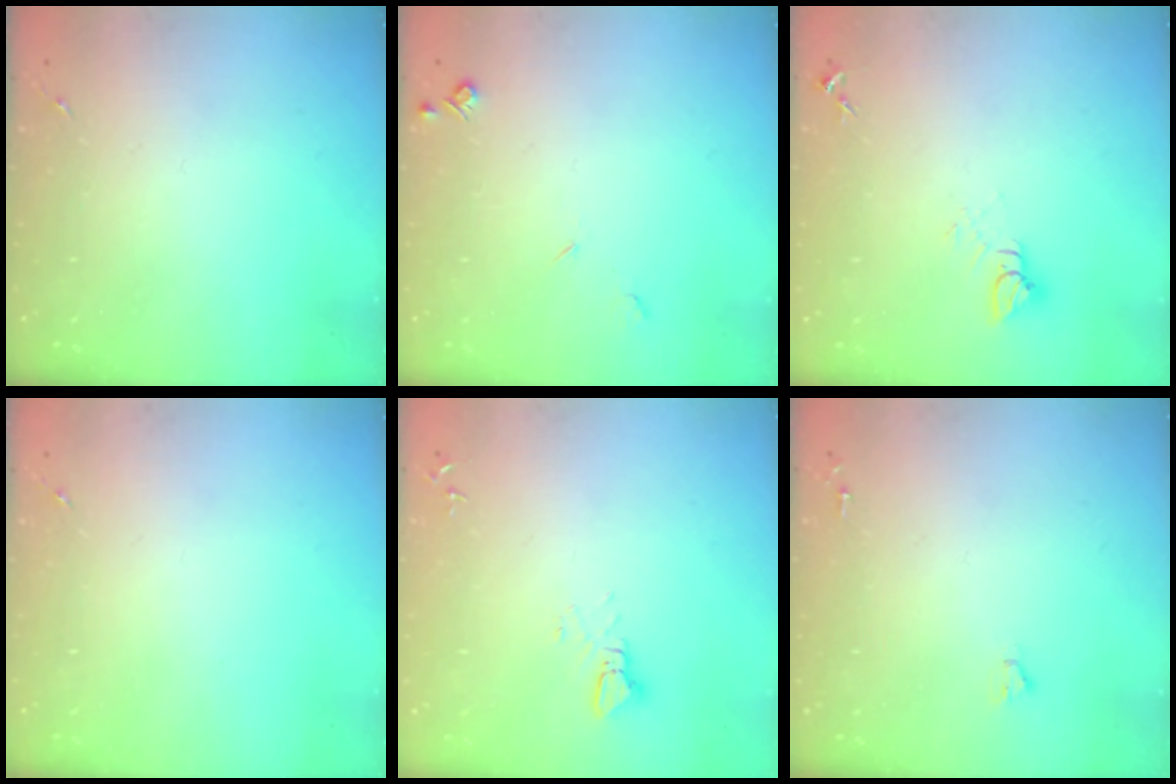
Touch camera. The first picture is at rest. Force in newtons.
{"total": 4.0, "press": 3.9, "slide": 0.7}
{"total": 5.0, "press": 5.0, "slide": 0.4}
{"total": 0.0}
{"total": 2.5, "press": 2.5, "slide": 0.1}
{"total": 1.6, "press": 1.6, "slide": 0.1}